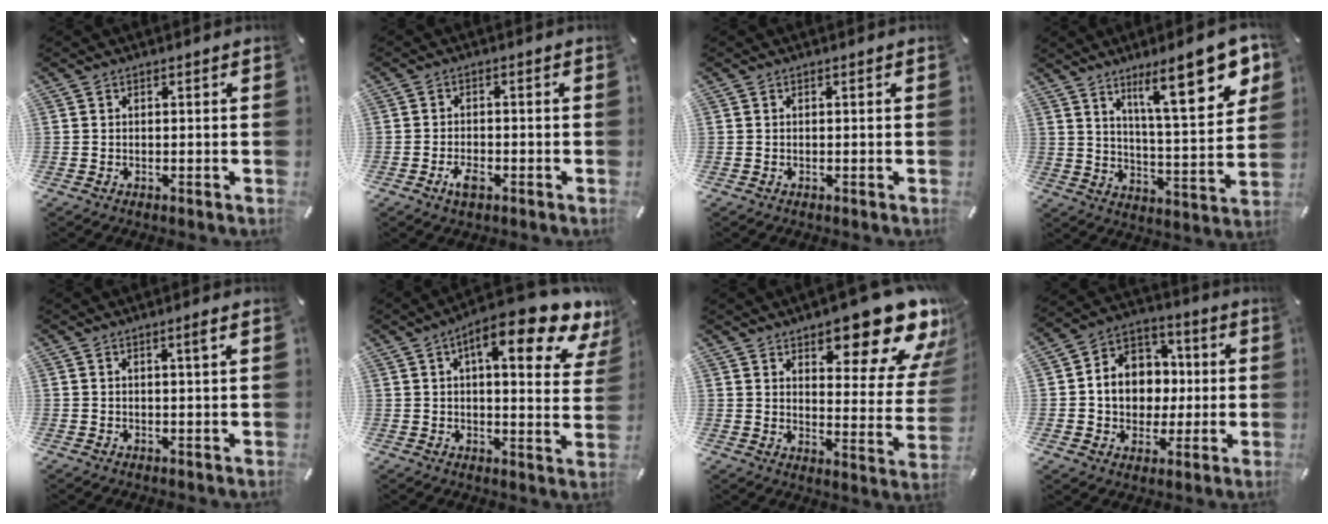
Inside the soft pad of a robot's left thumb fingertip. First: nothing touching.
{"total": 3.4, "force": [-1.8, 1.8, 2.3], "torque": [-0.050, 0.004, -0.035]}
{"total": 0.0}
{"total": 18.4, "force": [10.1, 5.3, 14.4], "torque": [-0.209, -0.049, 0.153]}
{"total": 1.9, "force": [0.8, -0.1, 1.7], "torque": [-0.034, 0.000, 0.012]}
{"total": 14.9, "force": [8.5, 4.3, 11.4], "torque": [-0.163, -0.044, 0.131]}
{"total": 18.2, "force": [12.5, 7.1, 11.1], "torque": [-0.134, -0.100, 0.204]}
{"total": 11.6, "force": [-0.9, 10.4, 5.0], "torque": [-0.097, 0.017, -0.011]}